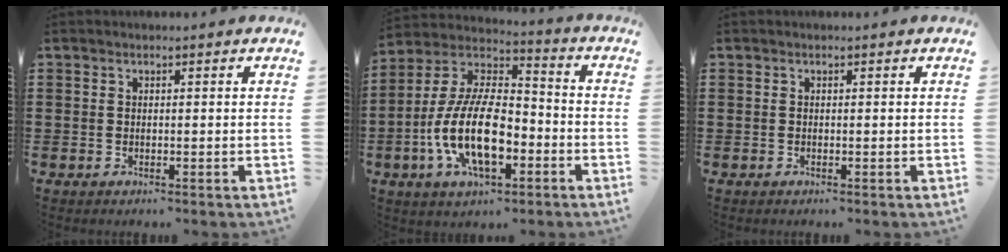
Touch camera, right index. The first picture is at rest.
{"total": 14.2, "force": [-4.7, 6.6, 11.7], "torque": [-0.273, -0.002, -0.095]}
{"total": 0.0}